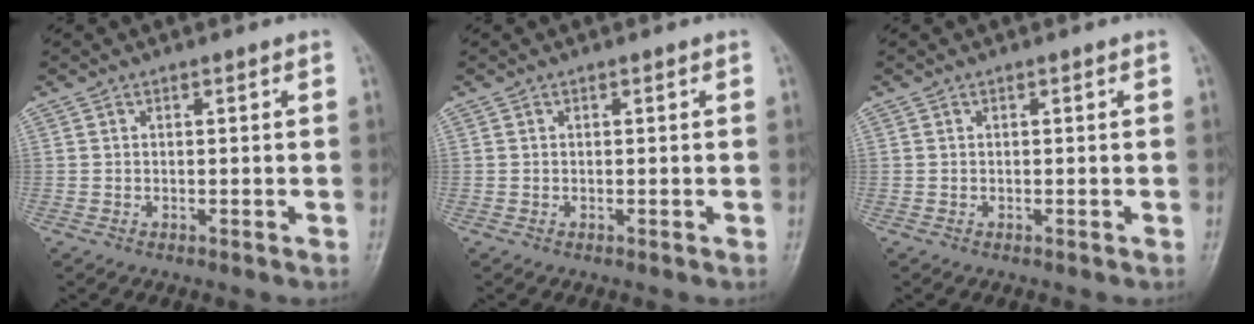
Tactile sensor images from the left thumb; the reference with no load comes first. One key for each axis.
{"total": 0.0}
{"total": 0.0}